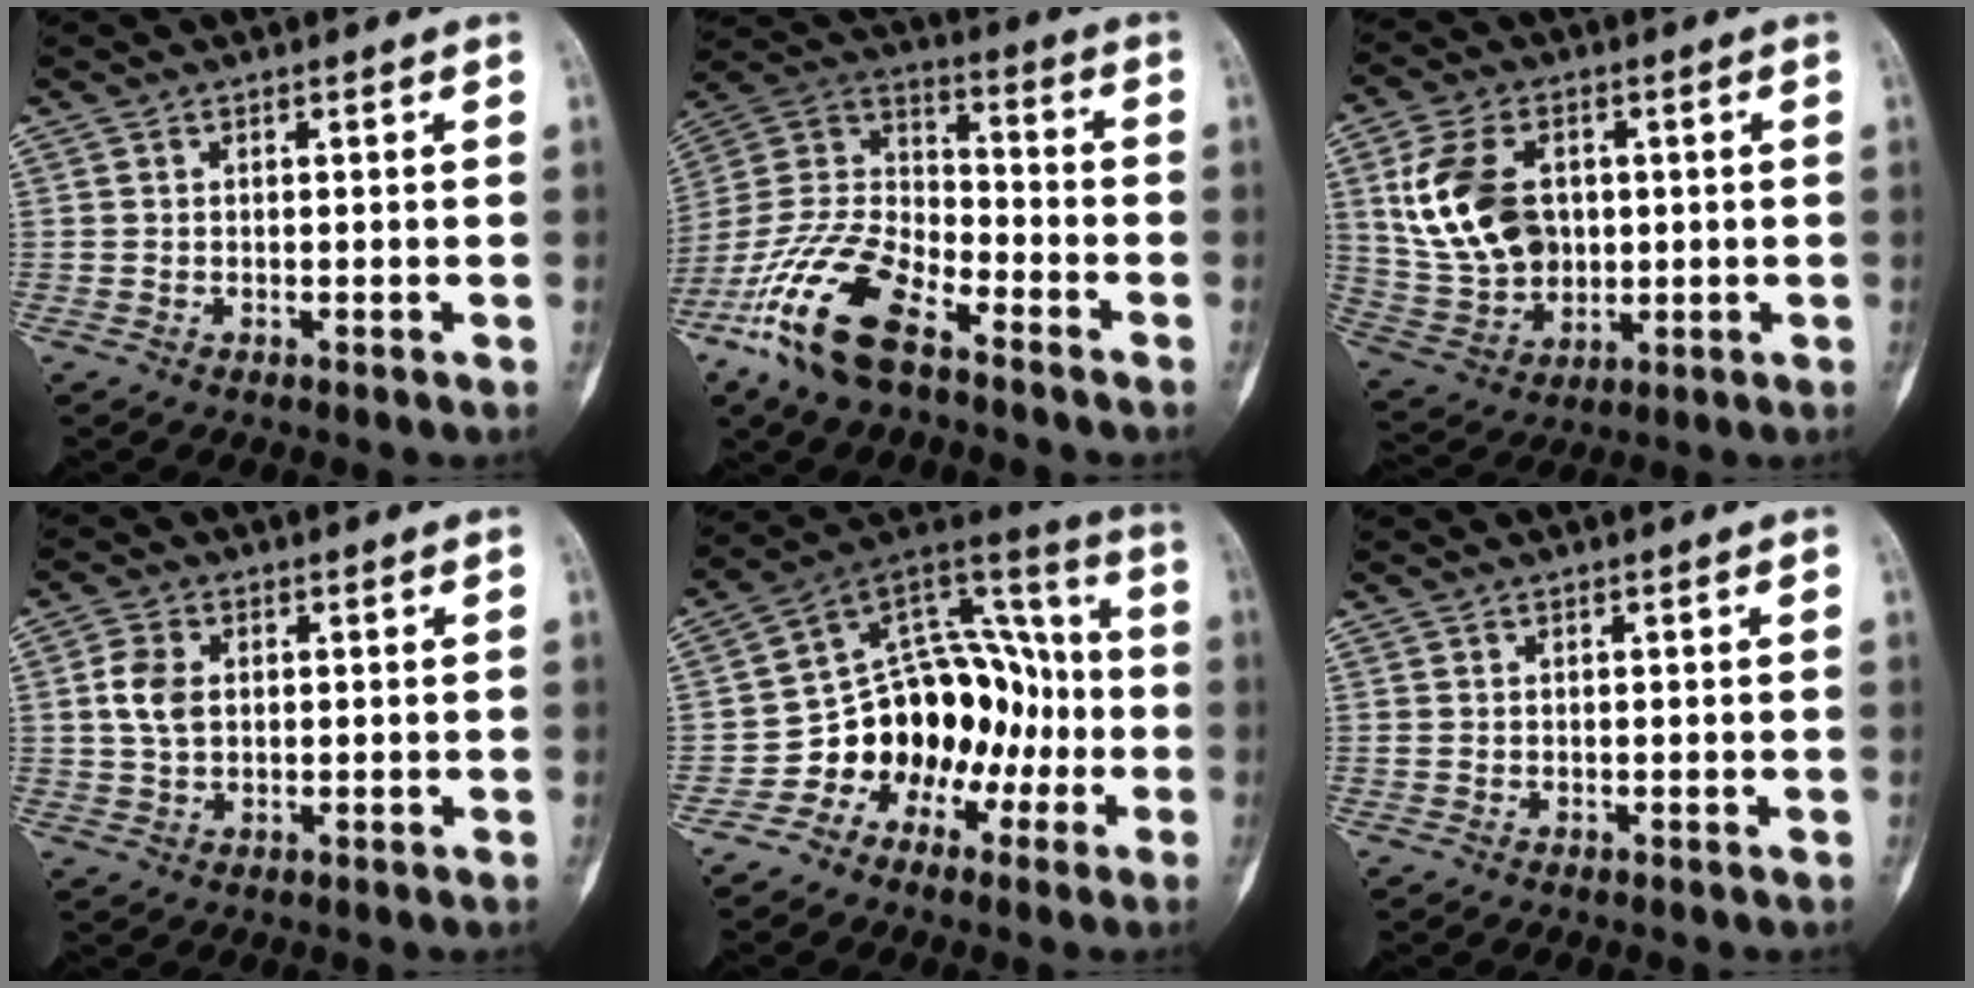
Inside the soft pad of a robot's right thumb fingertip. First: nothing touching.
{"total": 18.8, "force": [-11.5, 7.8, 12.6], "torque": [-0.256, 0.053, -0.224]}
{"total": 15.1, "force": [2.9, 10.7, 10.3], "torque": [-0.177, -0.003, 0.066]}
{"total": 5.3, "force": [0.8, 3.6, 3.8], "torque": [-0.077, 0.002, 0.015]}
{"total": 17.6, "force": [-5.7, 13.3, 10.0], "torque": [-0.082, 0.107, -0.095]}
{"total": 0.0}